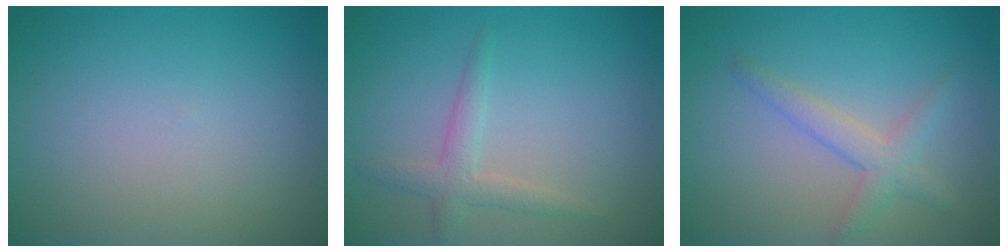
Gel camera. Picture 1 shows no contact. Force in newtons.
{"total": 2.1, "press": 2.0, "slide": 0.1}
{"total": 2.4, "press": 2.4, "slide": 0.2}